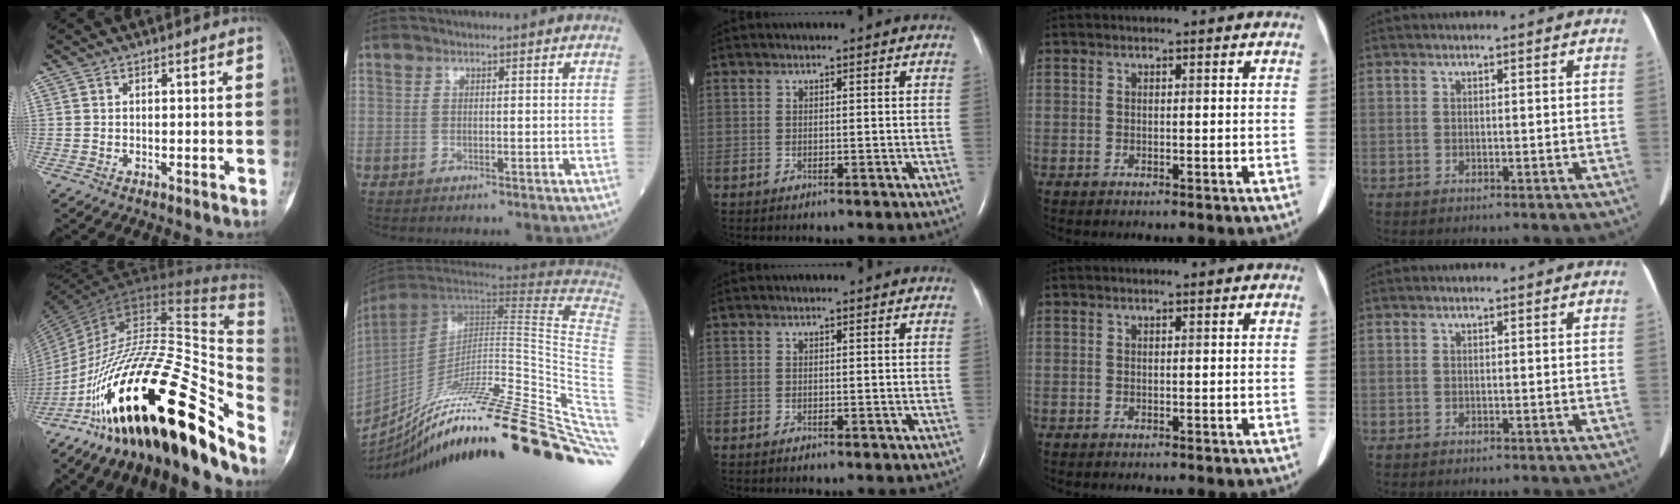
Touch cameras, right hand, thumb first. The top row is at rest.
{"thumb": {"total": 39.2, "force": [-21.7, 12.2, 30.2], "torque": [-0.409, 0.065, -0.343]}, "index": {"total": 38.2, "force": [-24.2, -0.7, 29.5], "torque": [-0.302, -0.029, -0.364]}}